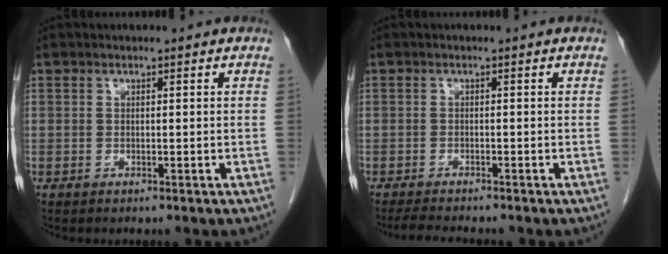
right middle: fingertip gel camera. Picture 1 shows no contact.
{"total": 3.7, "force": [-3.4, -0.1, 1.4], "torque": [-0.027, -0.017, -0.055]}